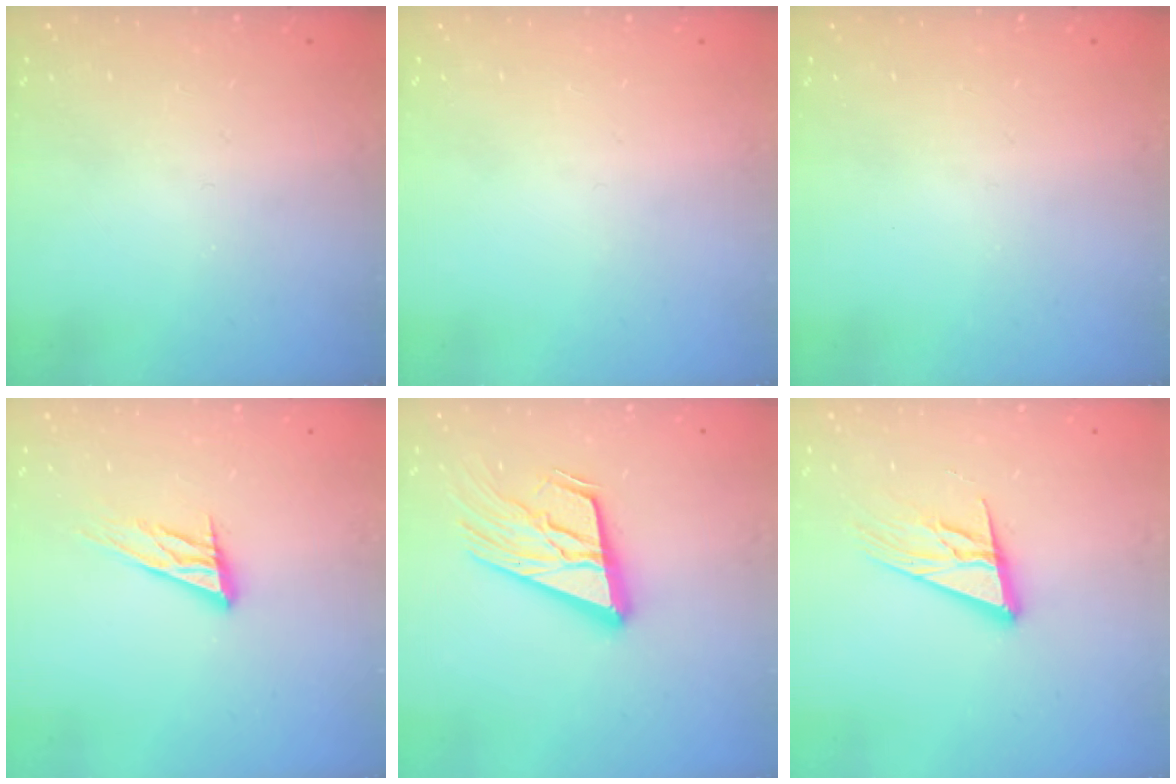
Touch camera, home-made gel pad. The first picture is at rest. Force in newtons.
{"total": 0.0}
{"total": 0.0}
{"total": 12.7, "press": 12.4, "slide": 2.8}
{"total": 20.4, "press": 19.9, "slide": 4.5}
{"total": 14.7, "press": 14.1, "slide": 4.0}